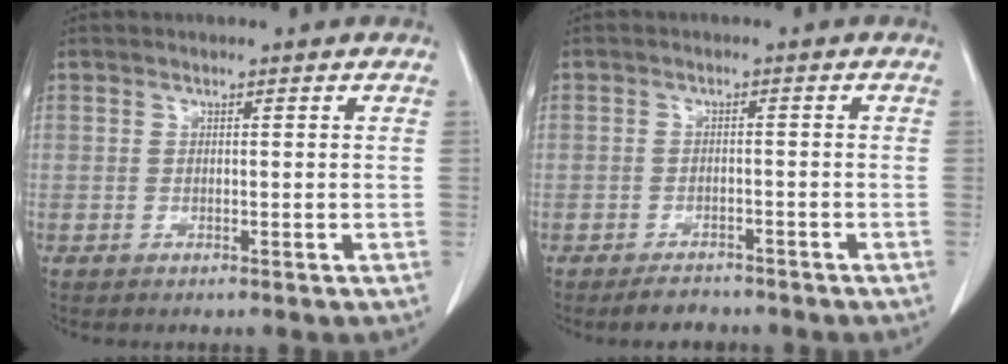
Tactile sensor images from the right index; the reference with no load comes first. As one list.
[{"total": 3.1, "force": [-2.6, 1.6, 0.6], "torque": [-0.013, 0.003, -0.037]}]